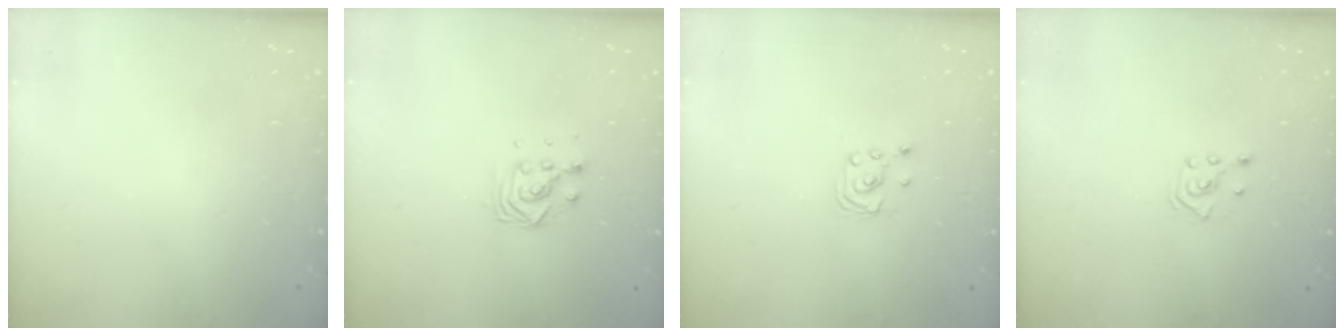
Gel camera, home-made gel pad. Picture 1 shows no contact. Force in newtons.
{"total": 4.3, "press": 4.2, "slide": 0.3}
{"total": 1.9, "press": 1.9, "slide": 0.1}
{"total": 2.8, "press": 2.7, "slide": 0.7}